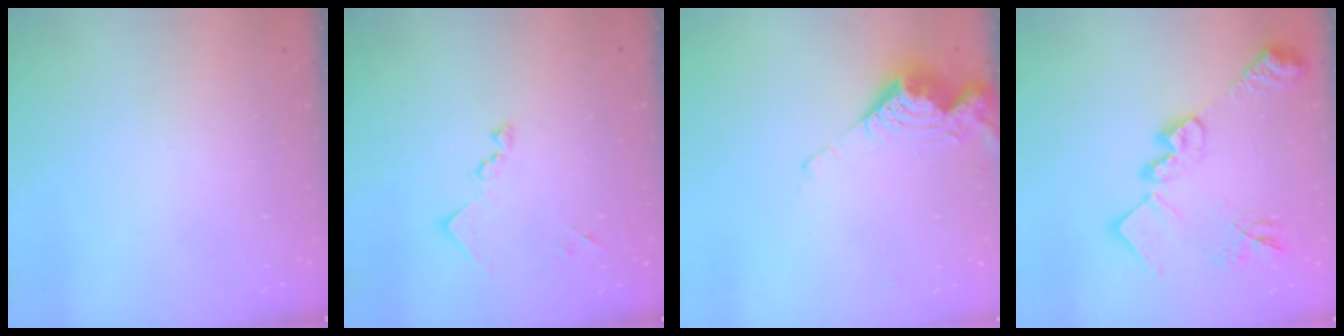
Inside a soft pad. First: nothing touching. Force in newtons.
{"total": 10.5, "press": 10.4, "slide": 0.5}
{"total": 8.9, "press": 8.9, "slide": 0.3}
{"total": 20.8, "press": 20.8, "slide": 1.4}